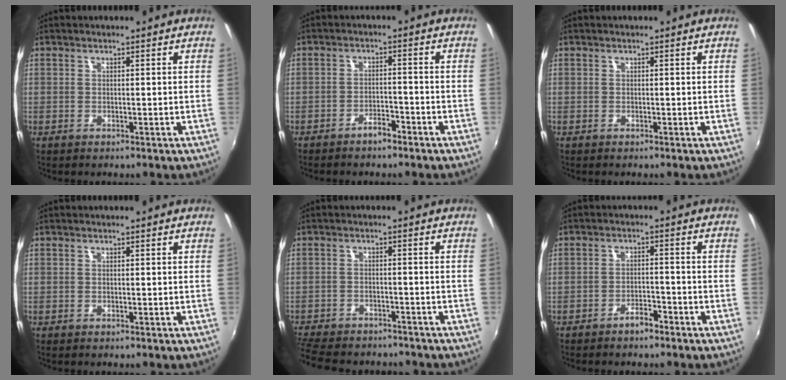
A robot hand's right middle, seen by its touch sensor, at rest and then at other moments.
{"total": 3.0, "force": [-2.5, 0.9, 1.3], "torque": [-0.035, 0.003, -0.039]}
{"total": 0.0}
{"total": 0.0}
{"total": 14.5, "force": [-12.4, 5.1, 5.6], "torque": [-0.145, -0.017, -0.188]}
{"total": 3.0, "force": [-2.6, 0.9, 1.3], "torque": [-0.035, 0.003, -0.040]}